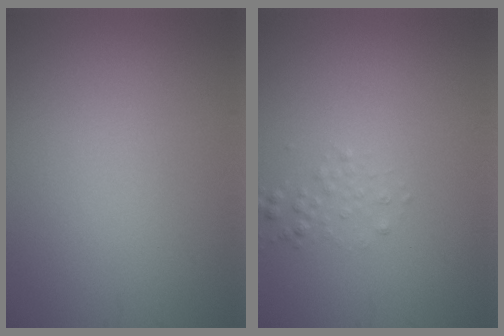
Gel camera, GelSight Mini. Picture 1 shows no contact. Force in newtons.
{"total": 0.9, "press": 0.9, "slide": 0.1}